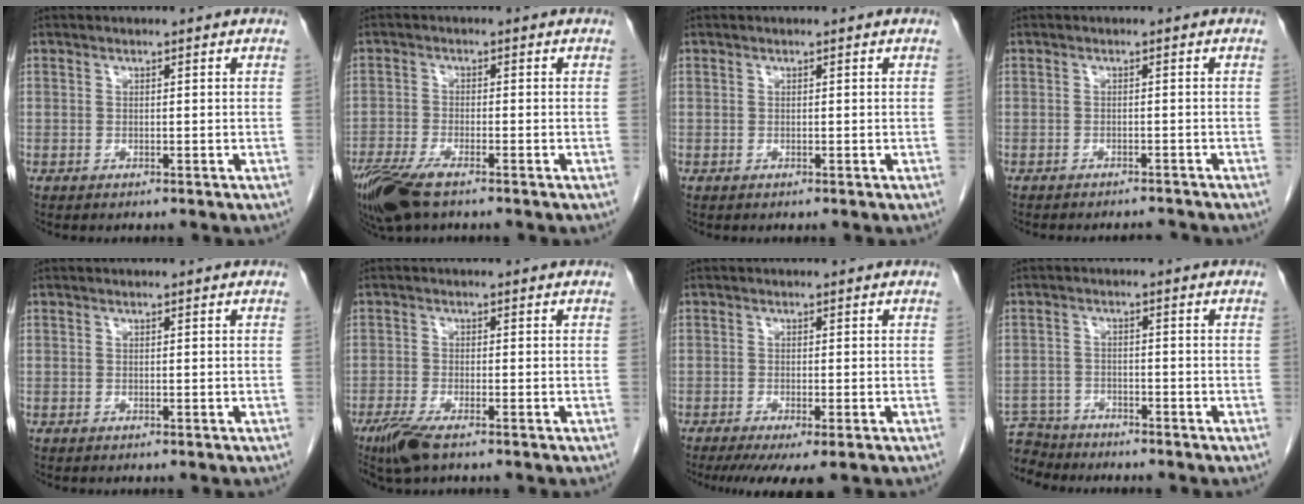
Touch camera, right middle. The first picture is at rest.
{"total": 8.3, "force": [-5.8, 2.2, 5.5], "torque": [-0.108, -0.020, -0.105]}
{"total": 0.0}
{"total": 4.4, "force": [-4.2, 0.7, 0.9], "torque": [-0.007, -0.005, -0.054]}
{"total": 0.0}
{"total": 5.0, "force": [-3.4, 0.9, 3.6], "torque": [-0.075, -0.014, -0.062]}
{"total": 5.7, "force": [-3.8, 1.1, 4.1], "torque": [-0.060, -0.016, -0.060]}
{"total": 6.8, "force": [-6.4, 2.1, 0.0], "torque": [0.000, -0.001, -0.117]}